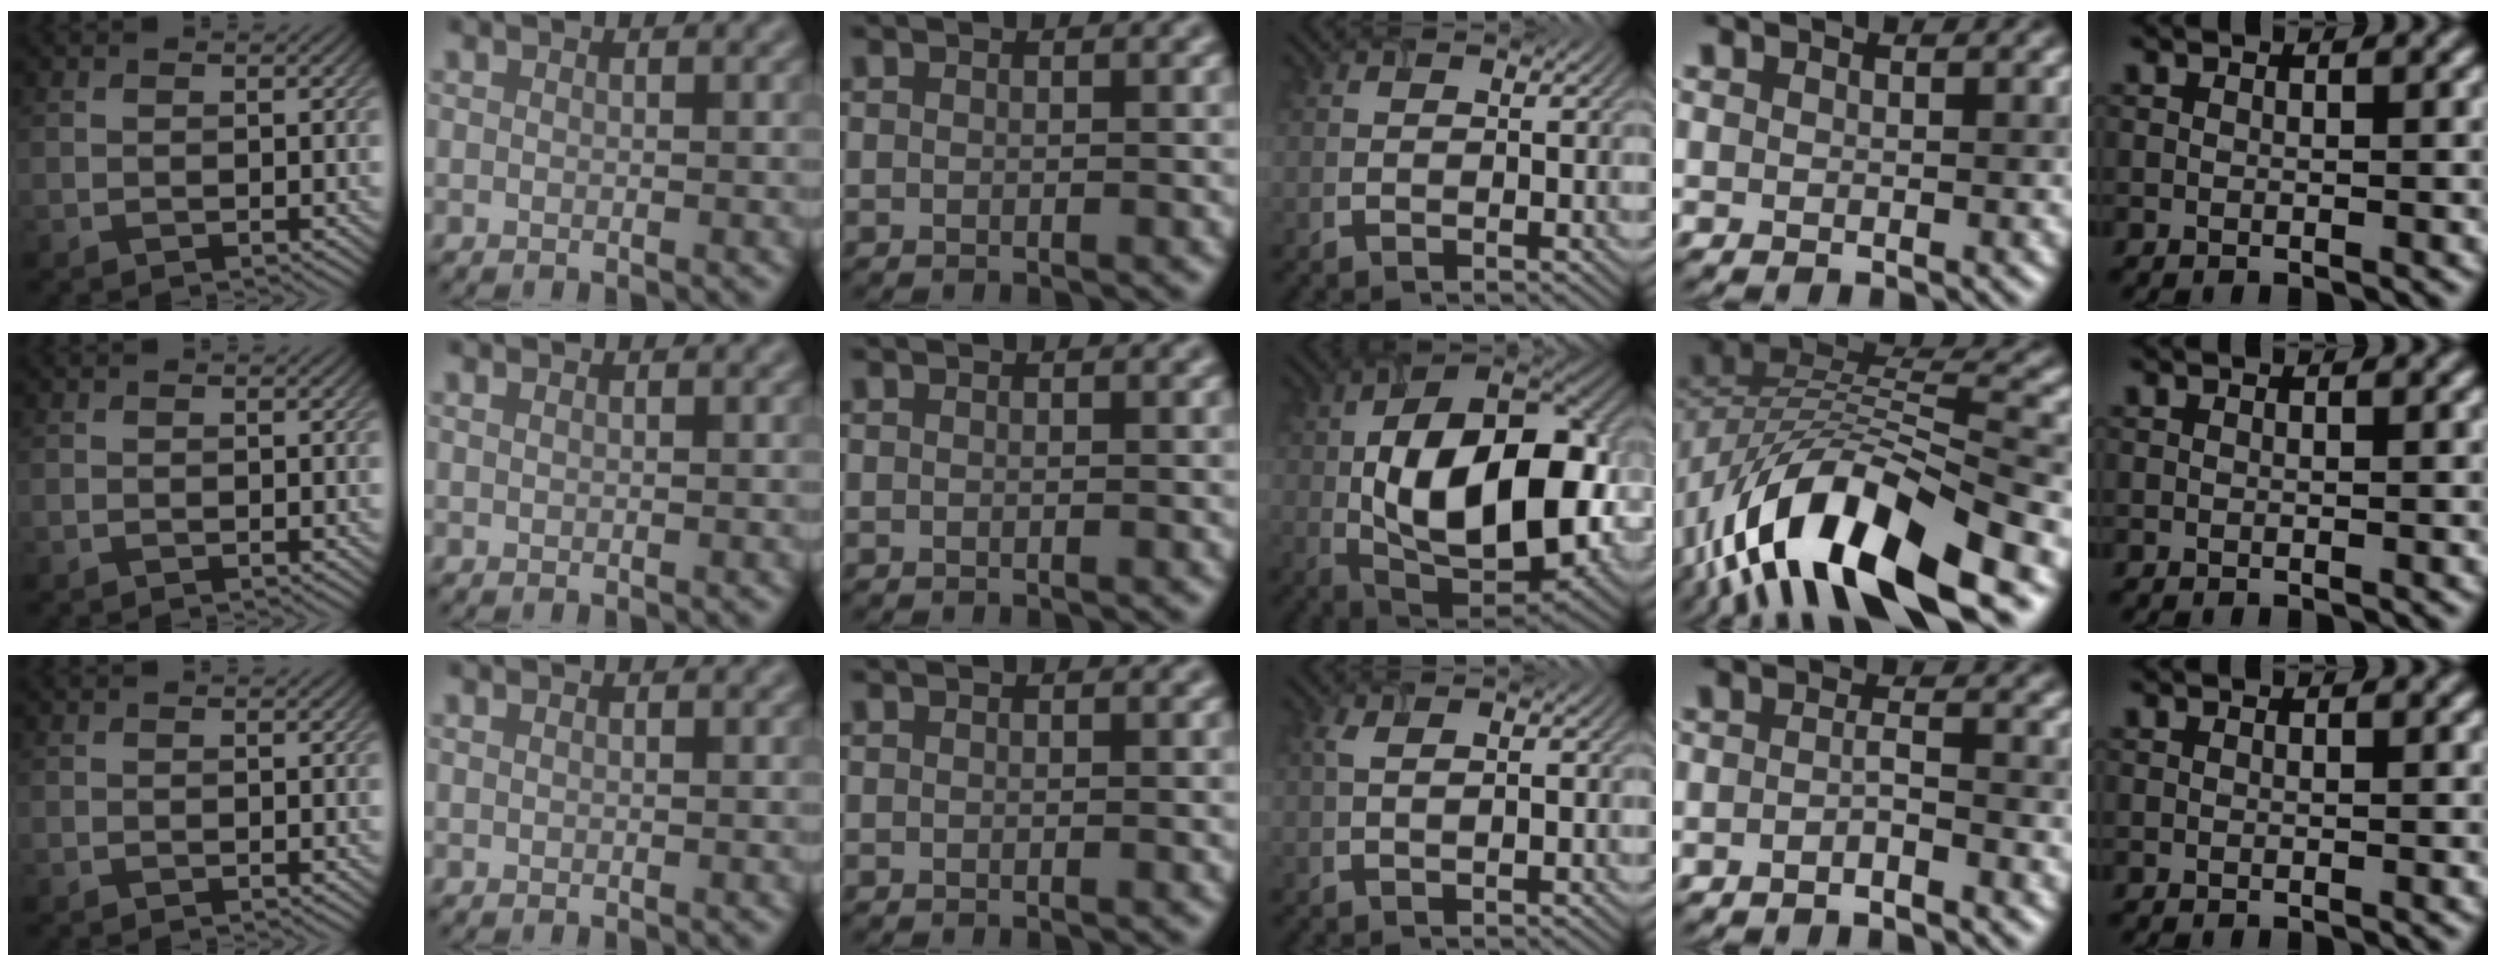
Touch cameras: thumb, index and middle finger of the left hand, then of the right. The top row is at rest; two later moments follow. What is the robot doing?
{"motion": "extract", "object": "airpods case & airpods"}